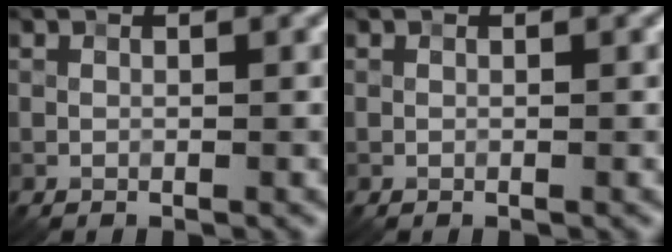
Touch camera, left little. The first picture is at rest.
{"total": 0.0}